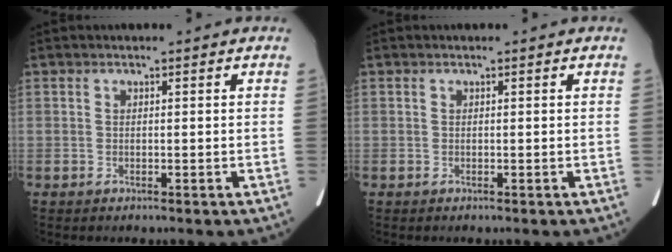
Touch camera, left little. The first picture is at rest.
{"total": 0.0}